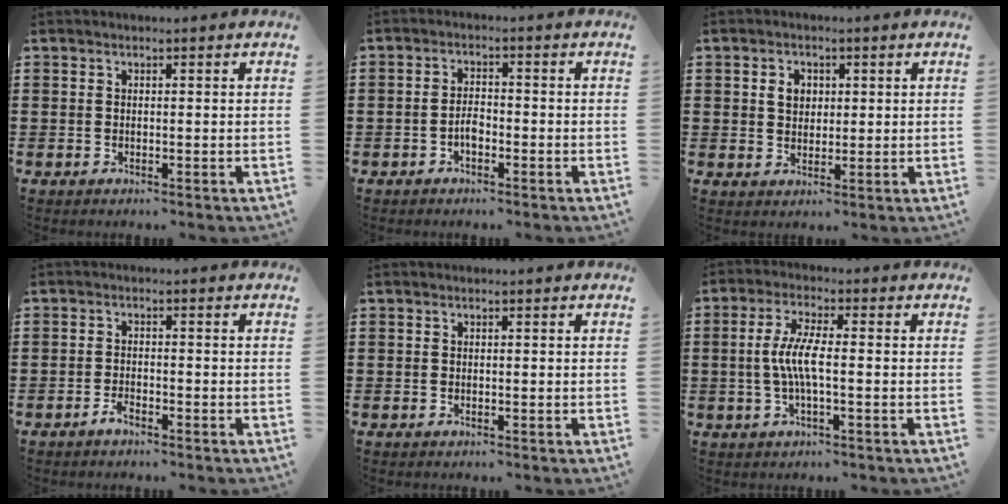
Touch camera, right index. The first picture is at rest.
{"total": 2.5, "force": [-1.1, 1.4, 1.9], "torque": [-0.045, 0.001, -0.023]}
{"total": 3.3, "force": [0.9, 2.7, 1.7], "torque": [-0.043, 0.011, 0.014]}
{"total": 1.7, "force": [-1.3, 0.5, 1.0], "torque": [-0.020, 0.000, -0.025]}
{"total": 0.0}
{"total": 5.7, "force": [-0.7, 1.2, 5.5], "torque": [-0.120, -0.005, -0.021]}